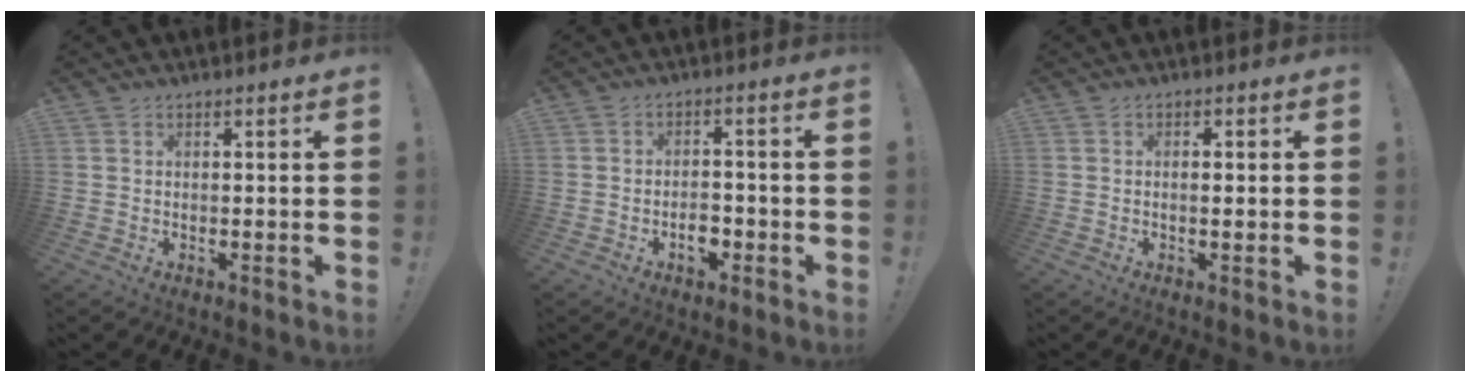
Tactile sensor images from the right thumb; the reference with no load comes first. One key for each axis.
{"total": 4.8, "fx": -2.2, "fy": 3.1, "fz": 3.0, "tx": -0.028, "ty": 0.009, "tz": -0.039}
{"total": 1.9, "fx": -0.3, "fy": 0.1, "fz": 1.9, "tx": -0.028, "ty": -0.001, "tz": -0.008}